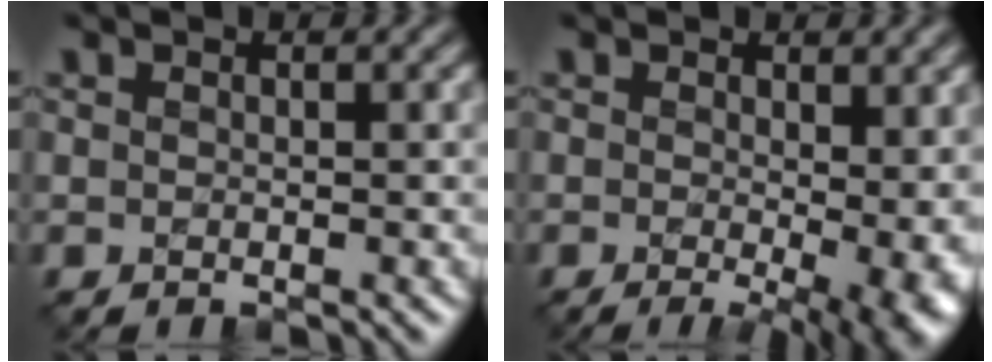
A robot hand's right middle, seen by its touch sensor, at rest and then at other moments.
{"total": 9.7, "force": [-1.1, 4.4, 8.5], "torque": [-0.079, -0.014, -0.002]}